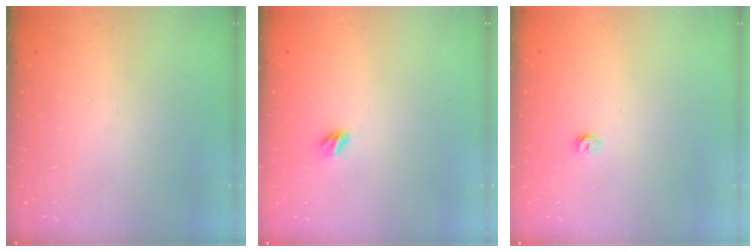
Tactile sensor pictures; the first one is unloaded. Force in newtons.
{"total": 5.4, "press": 5.4, "slide": 0.5}
{"total": 3.2, "press": 3.2, "slide": 0.3}